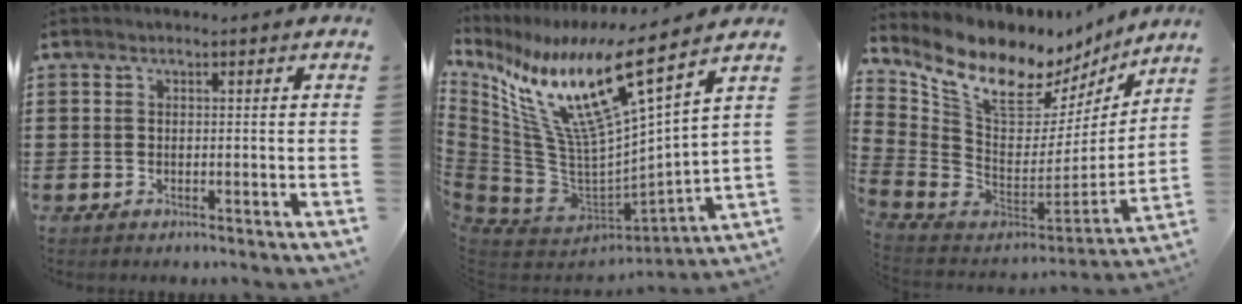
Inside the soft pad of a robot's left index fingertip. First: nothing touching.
{"total": 14.9, "force": [8.9, 2.9, 11.6], "torque": [-0.253, -0.069, 0.141]}
{"total": 12.2, "force": [8.4, 5.5, 6.8], "torque": [-0.153, -0.067, 0.146]}